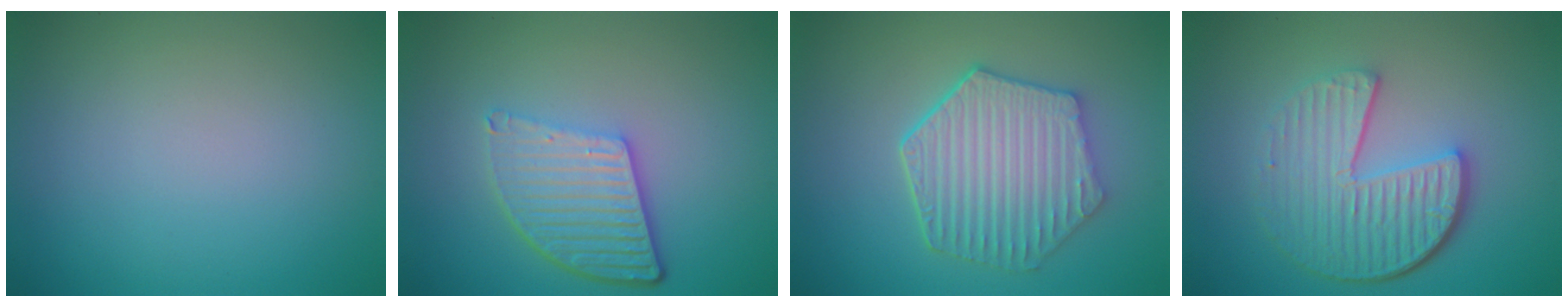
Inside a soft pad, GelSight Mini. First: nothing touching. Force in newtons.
{"total": 5.5, "press": 4.0, "slide": 3.8}
{"total": 6.4, "press": 5.0, "slide": 4.0}
{"total": 6.2, "press": 4.4, "slide": 4.3}